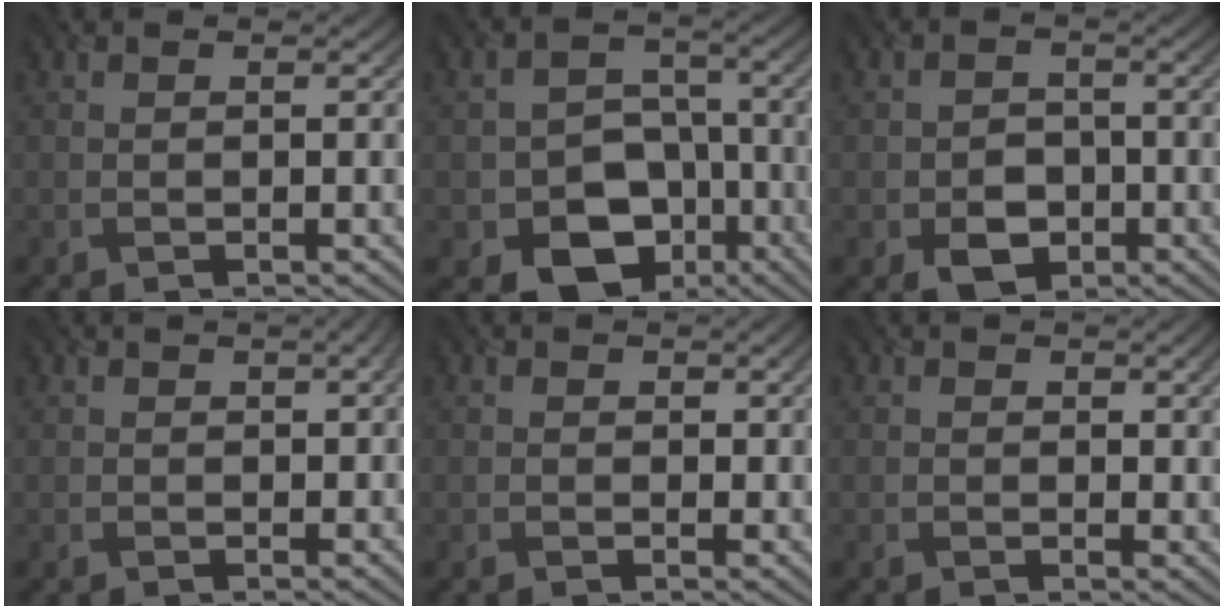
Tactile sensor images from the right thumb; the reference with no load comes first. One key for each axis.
{"total": 11.2, "fx": -5.7, "fy": 8.4, "fz": 4.8, "tx": -0.074, "ty": -0.028, "tz": -0.100}
{"total": 4.1, "fx": -2.1, "fy": 3.2, "fz": 1.4, "tx": -0.027, "ty": -0.011, "tz": -0.037}
{"total": 1.2, "fx": 0.8, "fy": 0.5, "fz": 0.7, "tx": -0.013, "ty": -0.002, "tz": 0.018}
{"total": 0.8, "fx": 0.7, "fy": 0.4, "fz": -0.2, "tx": 0.000, "ty": -0.004, "tz": 0.015}
{"total": 1.9, "fx": 1.2, "fy": 0.8, "fz": 1.2, "tx": -0.020, "ty": -0.004, "tz": 0.022}